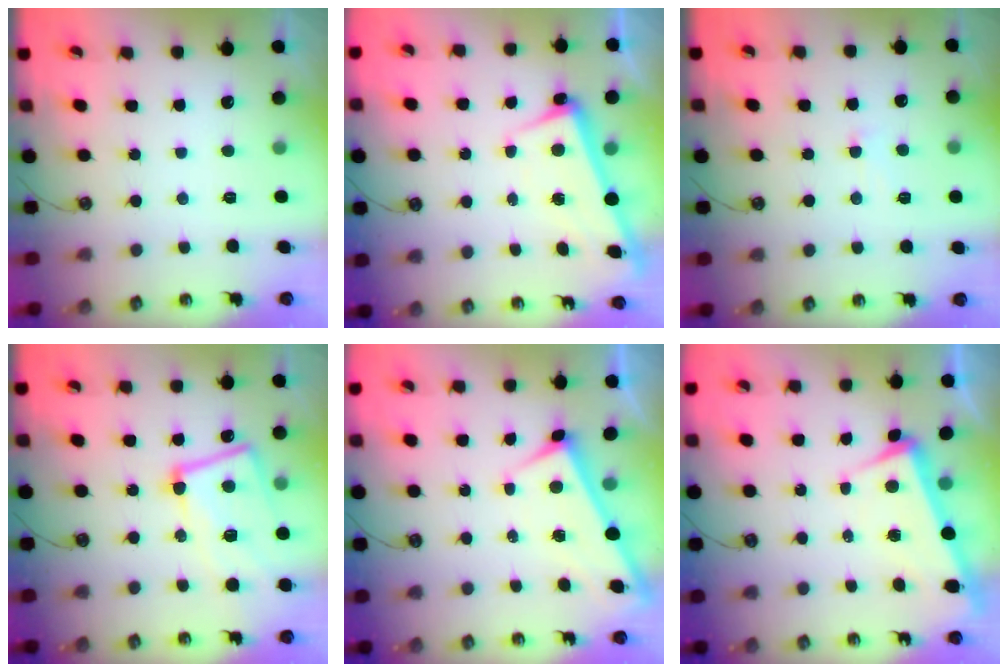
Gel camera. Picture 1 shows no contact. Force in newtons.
{"total": 2.4, "press": 2.2, "slide": 0.9}
{"total": 0.8, "press": 0.1, "slide": 0.8}
{"total": 11.4, "press": 11.2, "slide": 2.3}
{"total": 1.4, "press": 1.3, "slide": 0.3}
{"total": 3.9, "press": 3.6, "slide": 1.4}